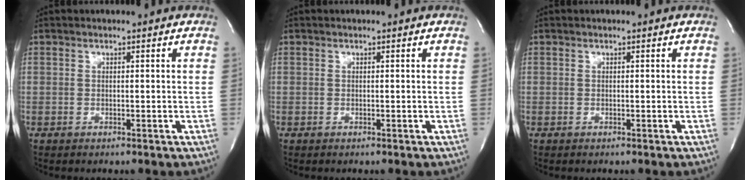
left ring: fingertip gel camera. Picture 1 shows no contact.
{"total": 0.0}
{"total": 0.0}